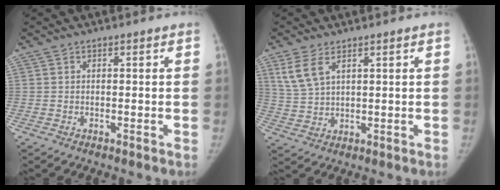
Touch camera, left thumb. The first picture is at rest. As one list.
[{"total": 5.5, "force": [3.1, 2.7, 3.7], "torque": [-0.080, -0.007, 0.074]}]